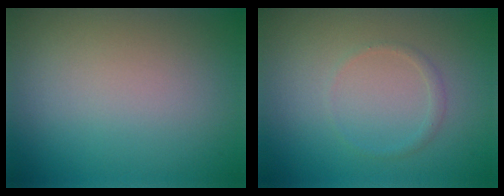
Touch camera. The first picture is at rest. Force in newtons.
{"total": 0.8, "press": 0.8, "slide": 0.0}